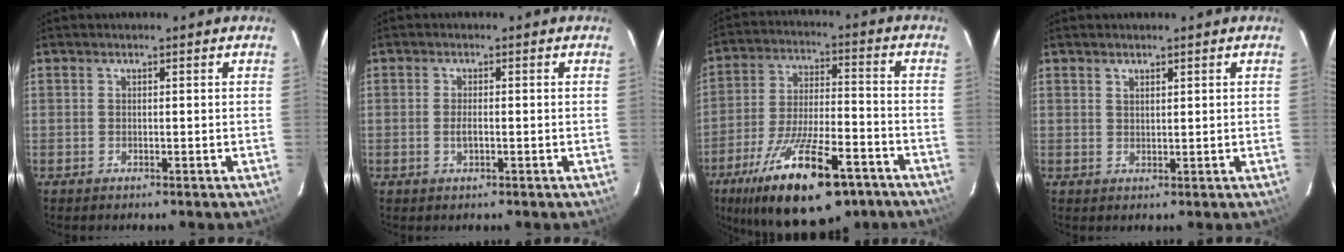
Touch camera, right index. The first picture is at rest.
{"total": 1.4, "force": [-0.4, 0.5, 1.3], "torque": [-0.027, -0.001, -0.007]}
{"total": 22.0, "force": [-13.8, 7.6, 15.4], "torque": [-0.278, -0.030, -0.215]}
{"total": 1.2, "force": [1.0, 0.5, 0.5], "torque": [-0.007, 0.000, 0.018]}